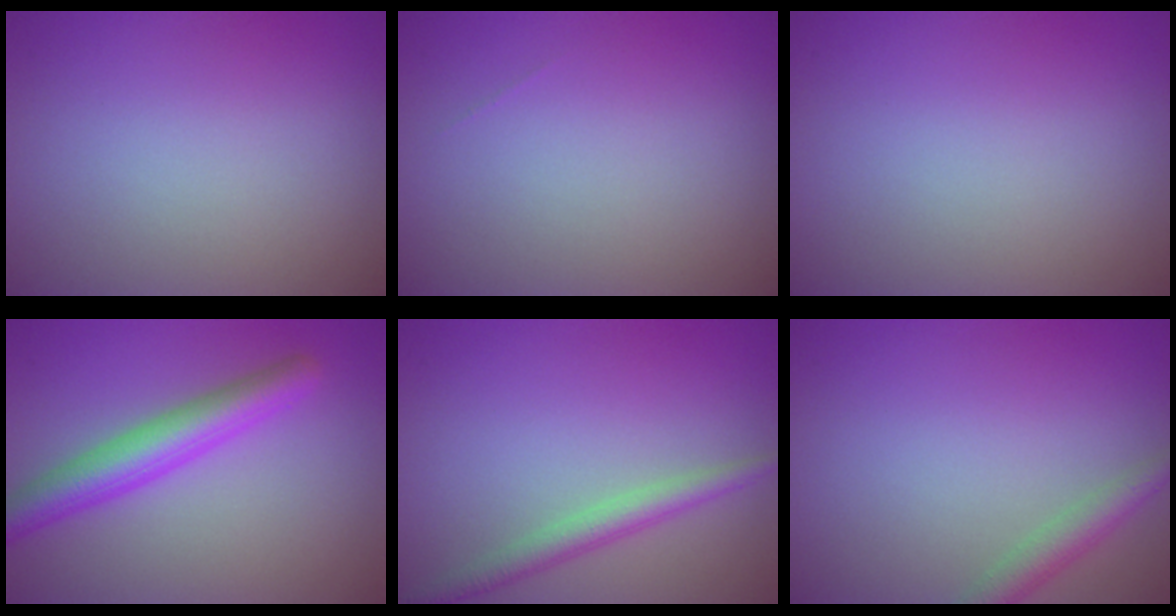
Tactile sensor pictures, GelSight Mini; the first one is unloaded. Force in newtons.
{"total": 0.0}
{"total": 0.0}
{"total": 4.7, "press": 4.7, "slide": 0.2}
{"total": 2.5, "press": 2.5, "slide": 0.1}
{"total": 2.4, "press": 2.4, "slide": 0.1}